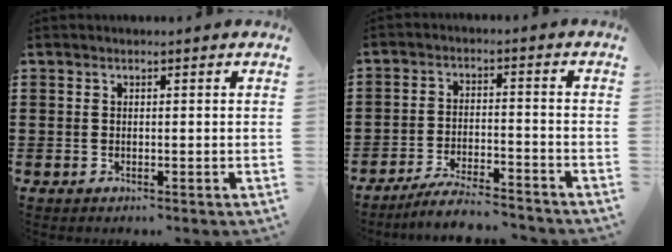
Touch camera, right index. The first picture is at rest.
{"total": 5.6, "force": [-5.3, 0.0, 1.8], "torque": [-0.044, -0.008, -0.104]}